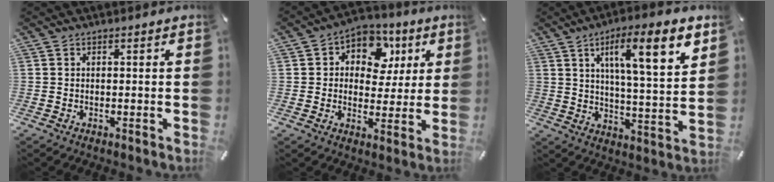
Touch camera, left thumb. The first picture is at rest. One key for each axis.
{"total": 9.7, "fx": 3.1, "fy": 7.9, "fz": 4.7, "tx": -0.061, "ty": -0.018, "tz": 0.051}
{"total": 14.4, "fx": 7.5, "fy": 3.4, "fz": 11.8, "tx": -0.176, "ty": -0.032, "tz": 0.113}